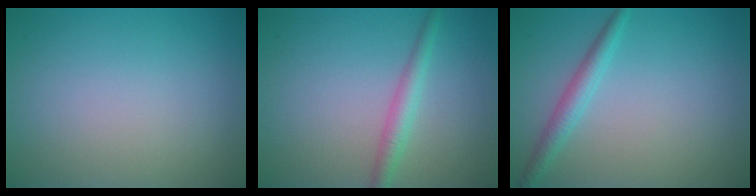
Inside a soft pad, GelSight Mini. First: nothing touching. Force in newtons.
{"total": 2.3, "press": 2.3, "slide": 0.0}
{"total": 2.2, "press": 2.2, "slide": 0.0}